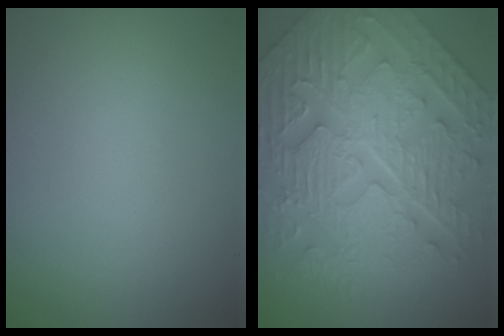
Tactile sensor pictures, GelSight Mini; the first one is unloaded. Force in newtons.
{"total": 9.2, "press": 7.5, "slide": 5.4}